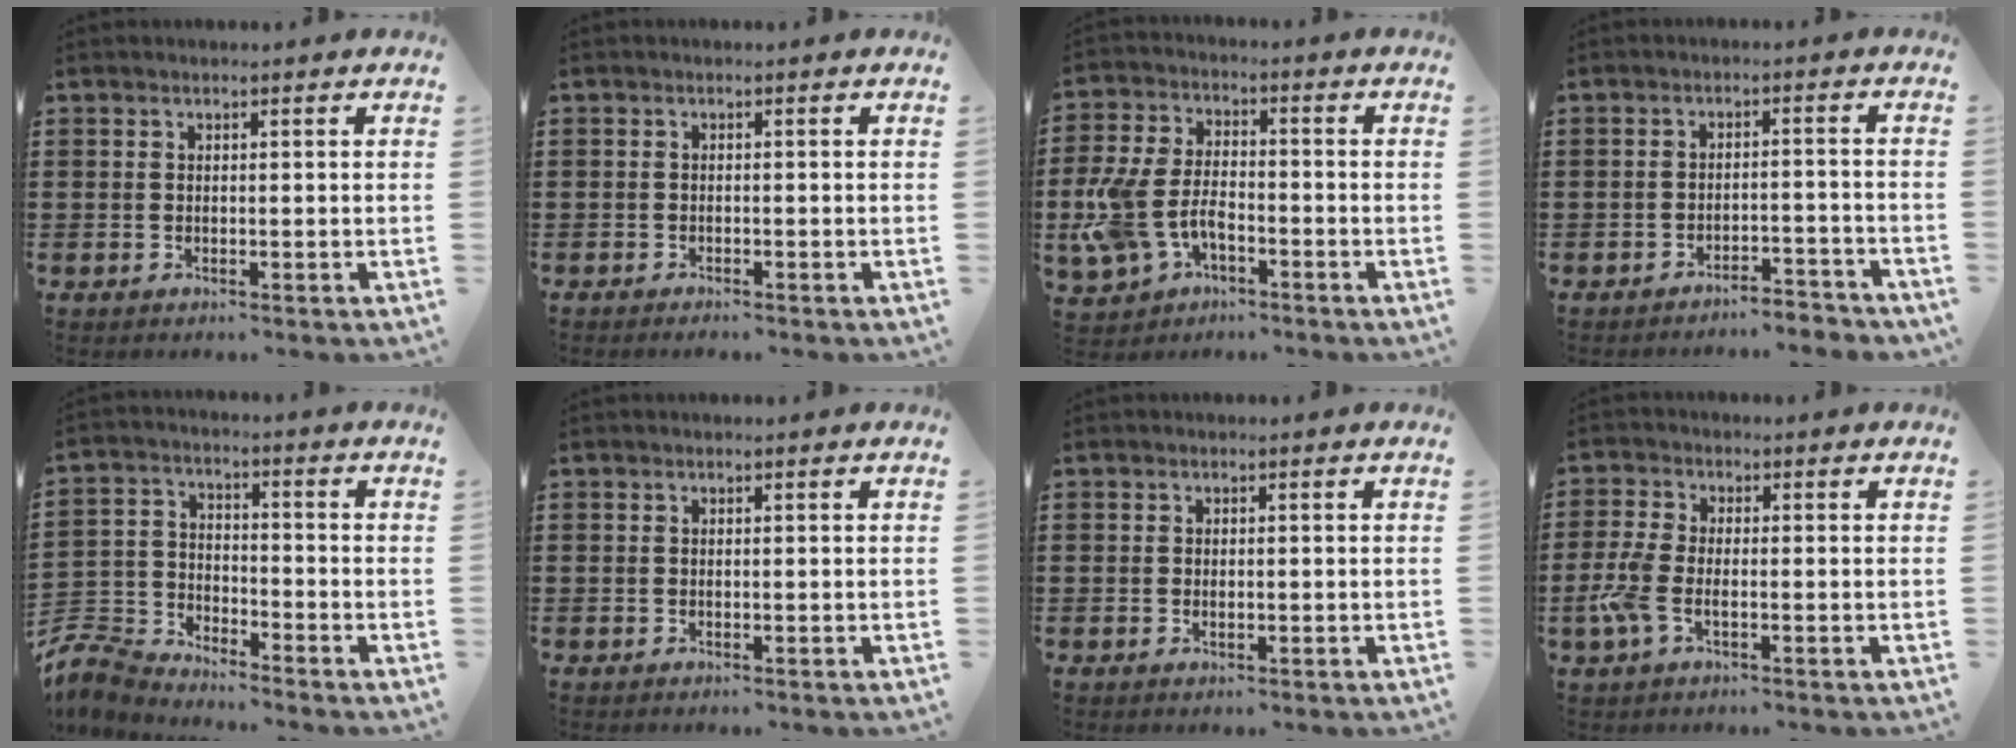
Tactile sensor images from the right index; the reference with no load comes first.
{"total": 0.6, "force": [-0.6, -0.1, 0.1], "torque": [-0.003, -0.004, -0.012]}
{"total": 7.7, "force": [-3.0, 4.4, 5.6], "torque": [-0.154, -0.001, -0.066]}
{"total": 3.3, "force": [-3.3, 0.0, 0.4], "torque": [-0.011, 0.002, -0.071]}
{"total": 6.1, "force": [-5.9, 1.2, 1.0], "torque": [-0.049, -0.003, -0.126]}
{"total": 0.0}
{"total": 1.0, "force": [0.1, 0.6, 0.8], "torque": [-0.016, 0.004, 0.001]}
{"total": 4.4, "force": [-1.5, 1.8, 3.7], "torque": [-0.099, -0.008, -0.037]}